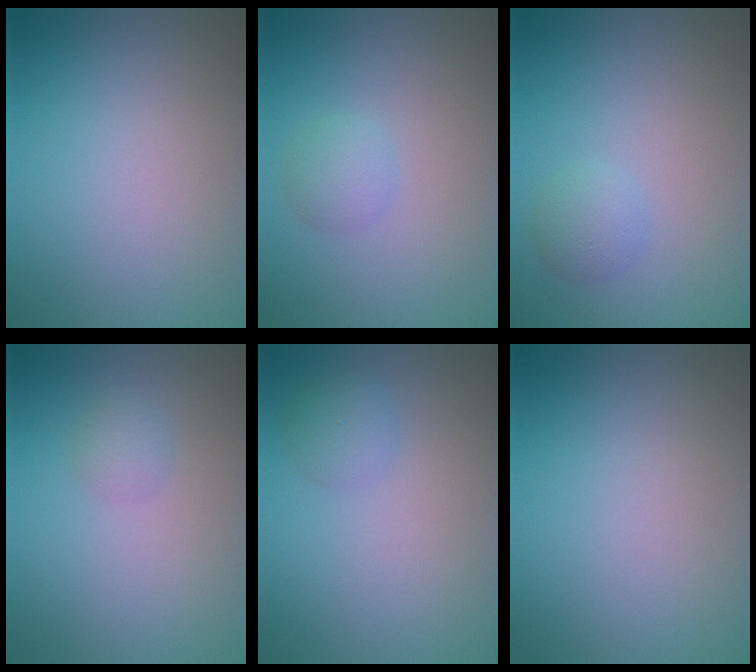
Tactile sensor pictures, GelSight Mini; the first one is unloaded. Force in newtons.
{"total": 1.9, "press": 1.9, "slide": 0.0}
{"total": 1.9, "press": 1.9, "slide": 0.1}
{"total": 1.3, "press": 1.3, "slide": 0.1}
{"total": 1.8, "press": 1.8, "slide": 0.0}
{"total": 0.0}